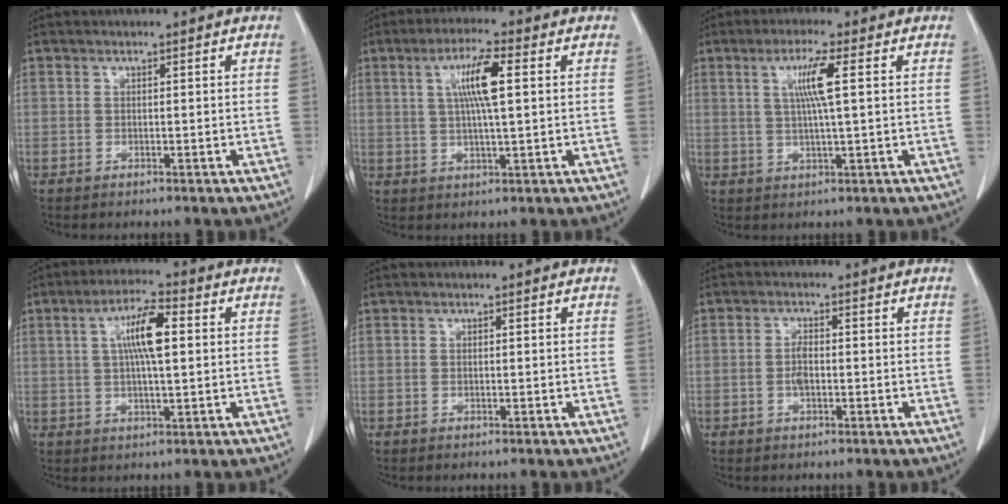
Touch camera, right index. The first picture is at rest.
{"total": 7.4, "force": [1.8, 0.5, 7.2], "torque": [-0.133, 0.006, 0.033]}
{"total": 5.6, "force": [1.4, -0.4, 5.4], "torque": [-0.102, 0.000, 0.028]}
{"total": 7.8, "force": [1.6, 1.3, 7.5], "torque": [-0.138, 0.013, 0.028]}
{"total": 0.0}
{"total": 2.0, "force": [-0.4, 0.7, 1.8], "torque": [-0.038, 0.003, -0.004]}